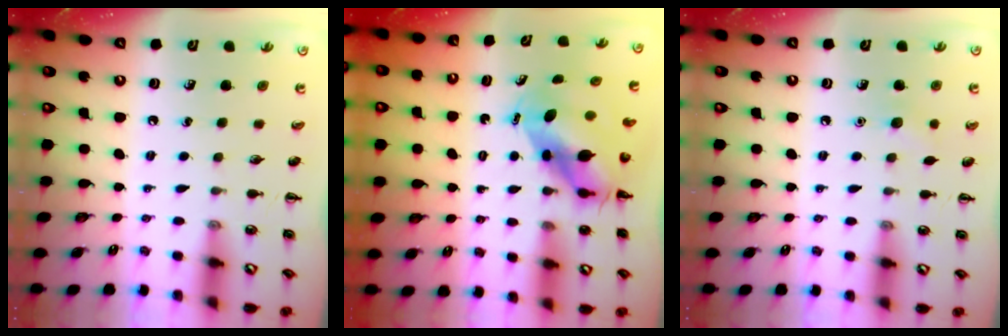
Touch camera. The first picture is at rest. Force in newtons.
{"total": 6.4, "press": 6.2, "slide": 1.8}
{"total": 5.4, "press": 5.2, "slide": 1.3}